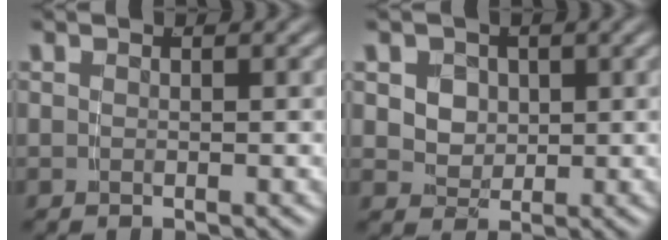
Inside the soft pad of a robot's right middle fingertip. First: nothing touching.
{"total": 4.4, "force": [0.8, 3.7, 2.2], "torque": [-0.052, -0.021, 0.024]}